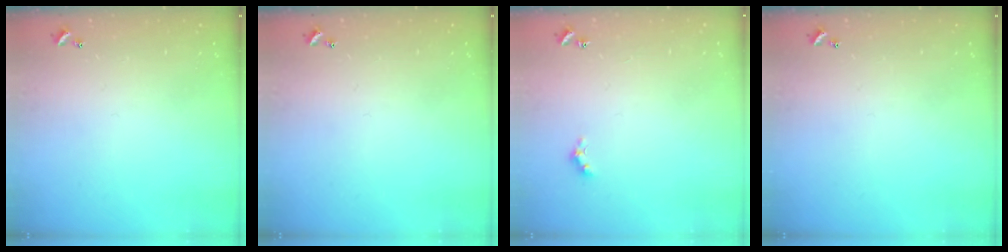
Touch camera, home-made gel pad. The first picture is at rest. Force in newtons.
{"total": 0.0}
{"total": 2.4, "press": 2.3, "slide": 0.6}
{"total": 0.0}